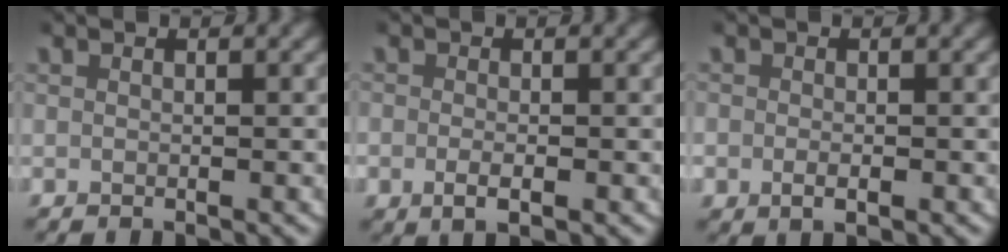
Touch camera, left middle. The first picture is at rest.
{"total": 2.1, "force": [-0.8, 1.1, 1.7], "torque": [-0.038, -0.006, -0.009]}
{"total": 1.9, "force": [-0.6, 1.3, 1.2], "torque": [-0.024, -0.007, -0.006]}